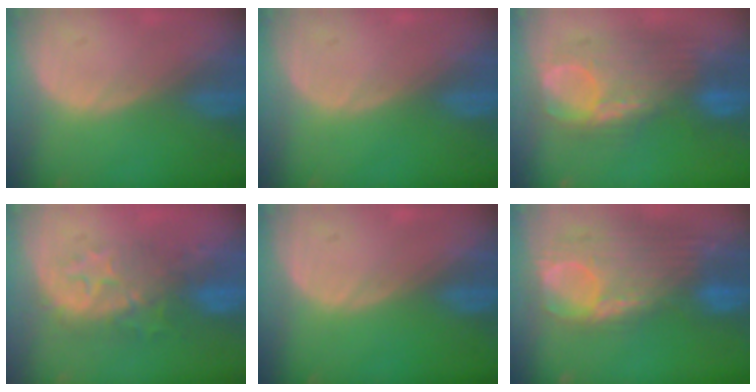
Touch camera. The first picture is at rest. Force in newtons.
{"total": 0.0}
{"total": 9.6, "press": 9.4, "slide": 2.1}
{"total": 8.4, "press": 8.3, "slide": 1.4}
{"total": 0.0}
{"total": 12.7, "press": 10.6, "slide": 6.9}